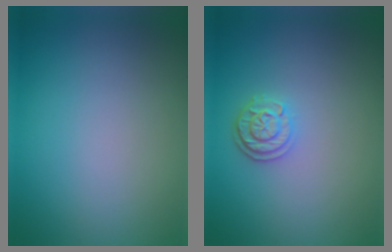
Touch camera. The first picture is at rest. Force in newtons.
{"total": 2.4, "press": 2.1, "slide": 1.3}